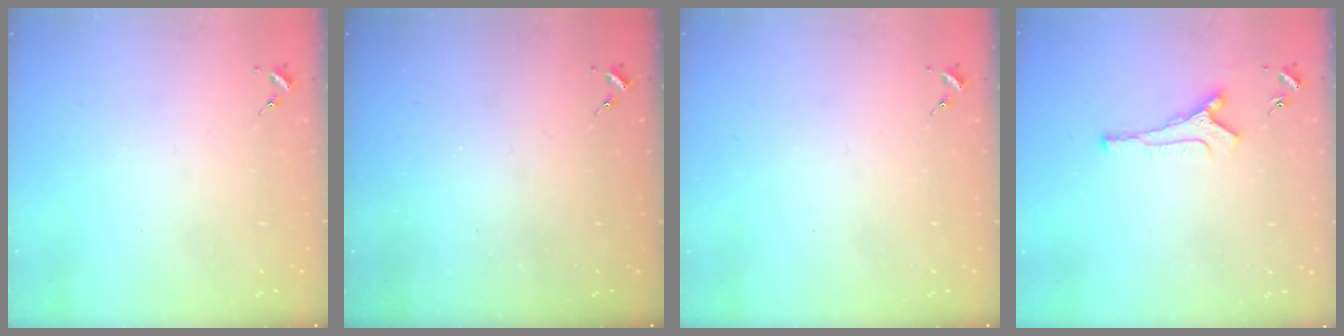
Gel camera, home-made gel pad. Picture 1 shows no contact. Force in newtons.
{"total": 0.0}
{"total": 0.0}
{"total": 7.1, "press": 7.1, "slide": 0.8}